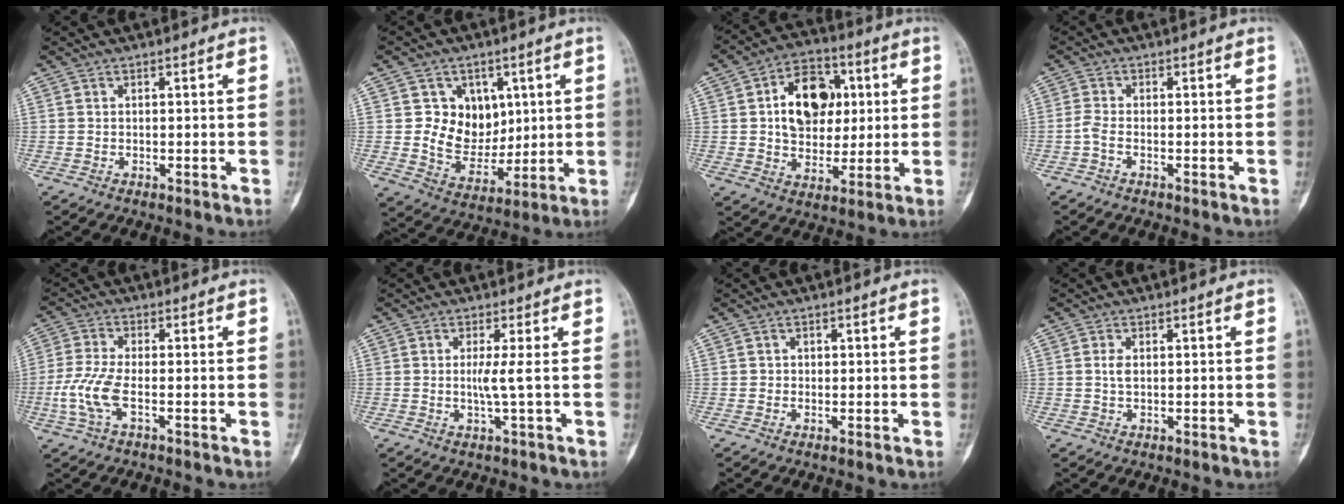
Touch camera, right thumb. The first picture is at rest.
{"total": 10.5, "force": [3.0, 8.9, 4.6], "torque": [-0.030, -0.015, 0.065]}
{"total": 14.5, "force": [2.8, 10.5, 9.7], "torque": [-0.108, 0.004, 0.045]}
{"total": 2.0, "force": [-0.9, 0.8, 1.6], "torque": [-0.039, 0.003, -0.025]}
{"total": 7.2, "force": [-2.2, 2.6, 6.4], "torque": [-0.161, 0.006, -0.046]}
{"total": 2.8, "force": [0.0, -0.5, 2.7], "torque": [-0.068, -0.009, -0.002]}
{"total": 0.8, "force": [0.0, 0.8, 0.2], "torque": [0.002, 0.003, -0.002]}
{"total": 1.7, "force": [0.2, 1.0, 1.4], "torque": [-0.027, 0.000, 0.003]}